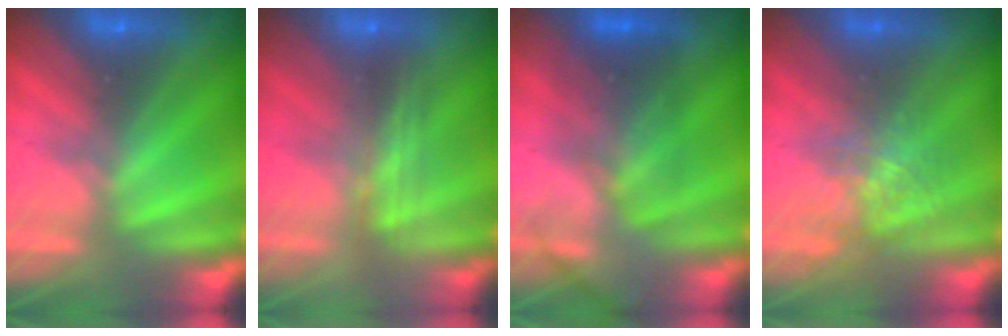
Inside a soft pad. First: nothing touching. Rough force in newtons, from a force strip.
{"total": 2.4}
{"total": 2.6}
{"total": 2.8}